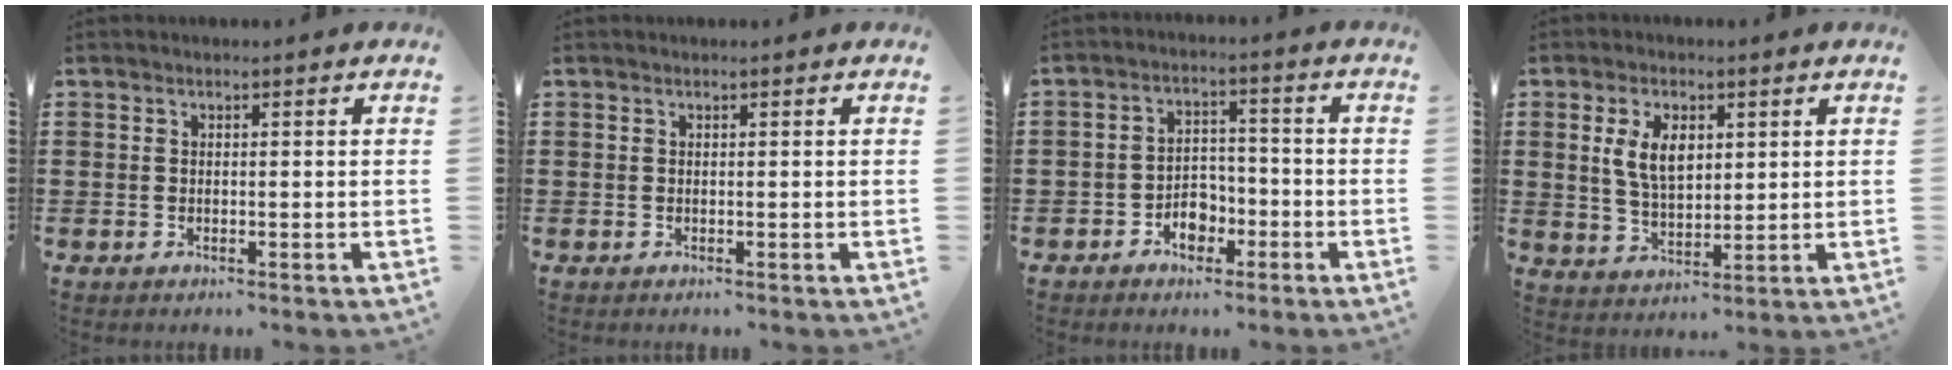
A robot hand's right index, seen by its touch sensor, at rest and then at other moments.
{"total": 0.0}
{"total": 4.4, "force": [-2.6, 3.0, 2.0], "torque": [-0.028, 0.007, -0.051]}
{"total": 6.3, "force": [1.7, 3.5, 5.0], "torque": [-0.115, 0.008, 0.026]}